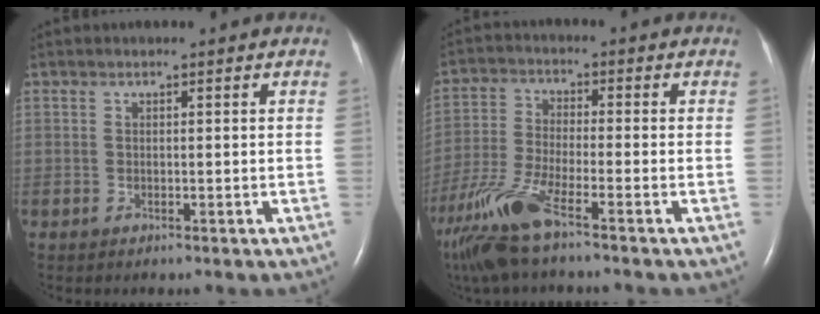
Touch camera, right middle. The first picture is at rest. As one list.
[{"total": 10.3, "force": [-7.1, 0.8, 7.5], "torque": [-0.168, -0.029, -0.138]}]